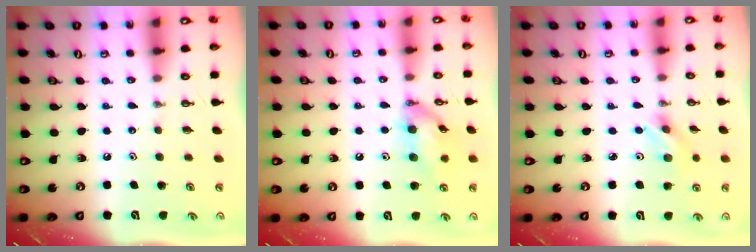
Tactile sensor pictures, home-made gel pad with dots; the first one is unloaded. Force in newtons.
{"total": 13.3, "press": 13.2, "slide": 0.8}
{"total": 2.7, "press": 2.7, "slide": 0.3}